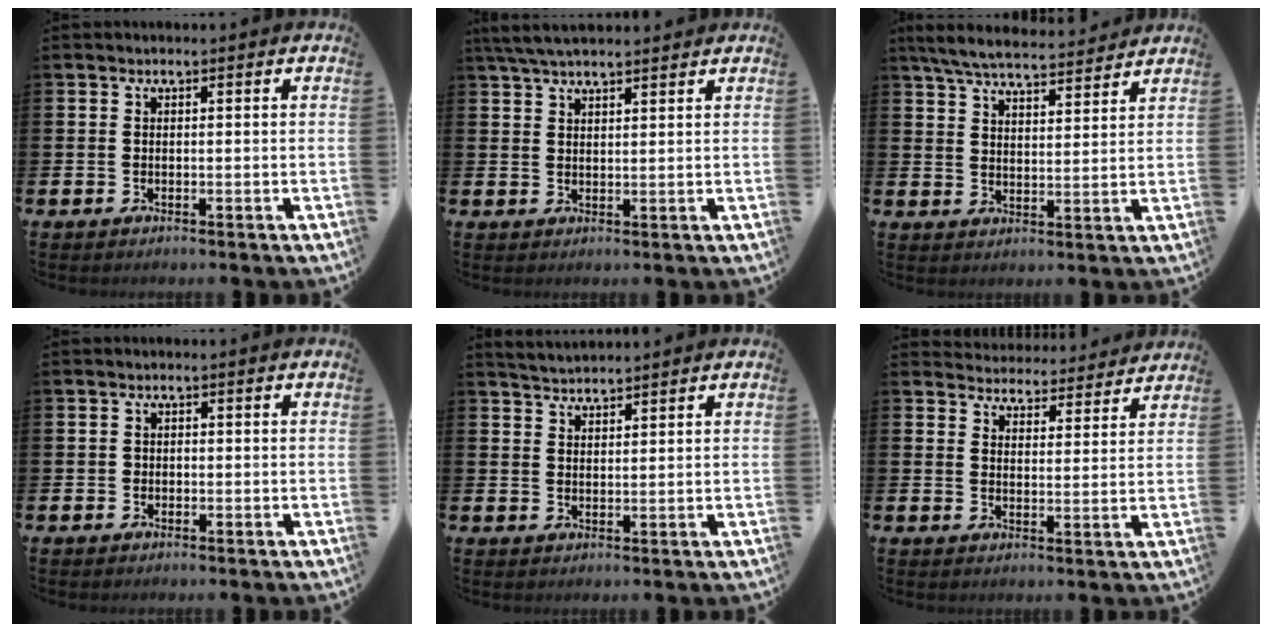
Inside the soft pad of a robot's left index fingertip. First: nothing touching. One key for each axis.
{"total": 4.6, "fx": 4.1, "fy": 0.8, "fz": 1.7, "tx": -0.041, "ty": -0.007, "tz": 0.077}
{"total": 6.8, "fx": 6.4, "fy": 0.9, "fz": 1.8, "tx": -0.053, "ty": -0.035, "tz": 0.115}
{"total": 0.8, "fx": -0.2, "fy": 0.7, "fz": 0.2, "tx": -0.002, "ty": 0.004, "tz": -0.007}
{"total": 3.2, "fx": 3.1, "fy": 0.2, "fz": 0.2, "tx": -0.008, "ty": -0.010, "tz": 0.058}
{"total": 4.3, "fx": 4.2, "fy": 0.8, "fz": -0.4, "tx": -0.008, "ty": -0.035, "tz": 0.074}